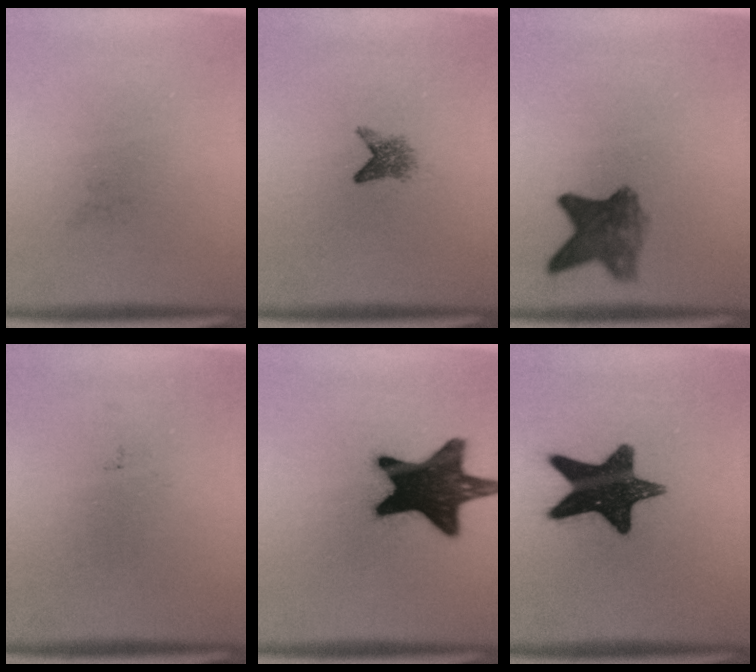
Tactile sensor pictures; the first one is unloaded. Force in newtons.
{"total": 2.1}
{"total": 6.1}
{"total": 0.0}
{"total": 18.1}
{"total": 15.3}